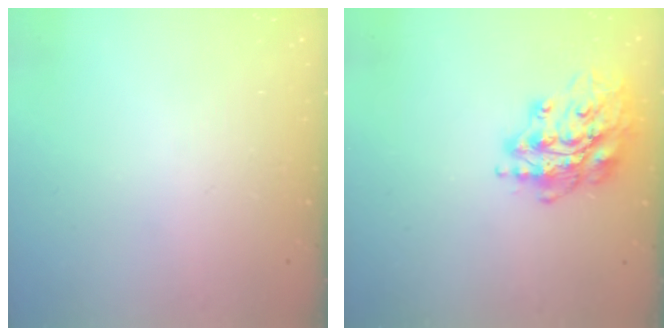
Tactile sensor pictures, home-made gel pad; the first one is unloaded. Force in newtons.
{"total": 16.4, "press": 16.4, "slide": 0.6}